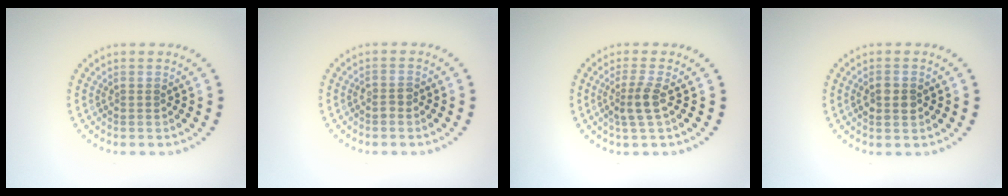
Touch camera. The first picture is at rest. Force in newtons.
{"total": 0.9, "press": 0.8, "slide": 0.5}
{"total": 2.2, "press": 1.8, "slide": 1.4}
{"total": 1.7, "press": 1.7, "slide": 0.1}